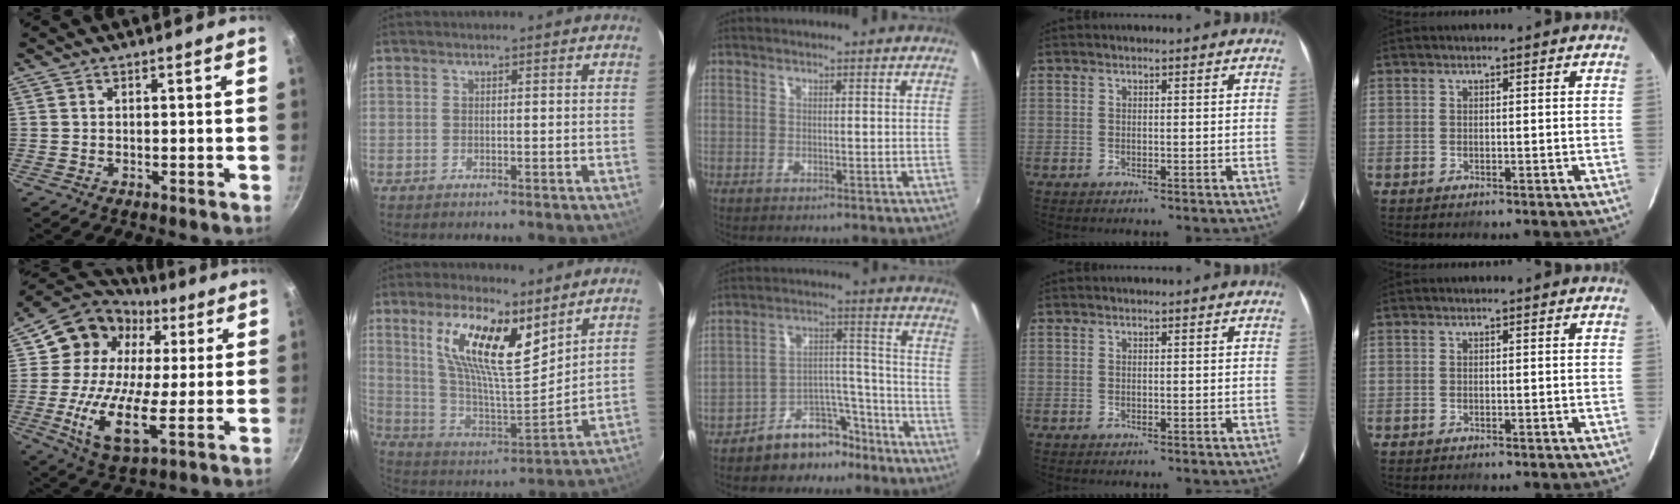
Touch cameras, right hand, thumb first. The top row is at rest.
{"thumb": {"total": 19.7, "force": [2.9, 13.5, 14.1], "torque": [-0.234, 0.009, 0.036]}, "index": {"total": 17.6, "force": [9.7, 5.6, 13.6], "torque": [-0.254, 0.004, 0.186]}, "middle": {"total": 9.2, "force": [-7.7, 4.4, 2.7], "torque": [-0.028, 0.051, -0.112]}}